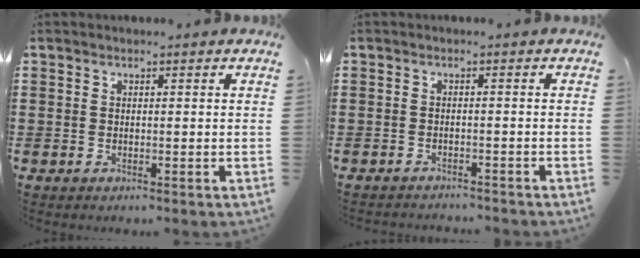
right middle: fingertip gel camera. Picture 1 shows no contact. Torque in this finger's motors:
{"motor_torque": [0.11, 0.11, -0.02, 0.04]}